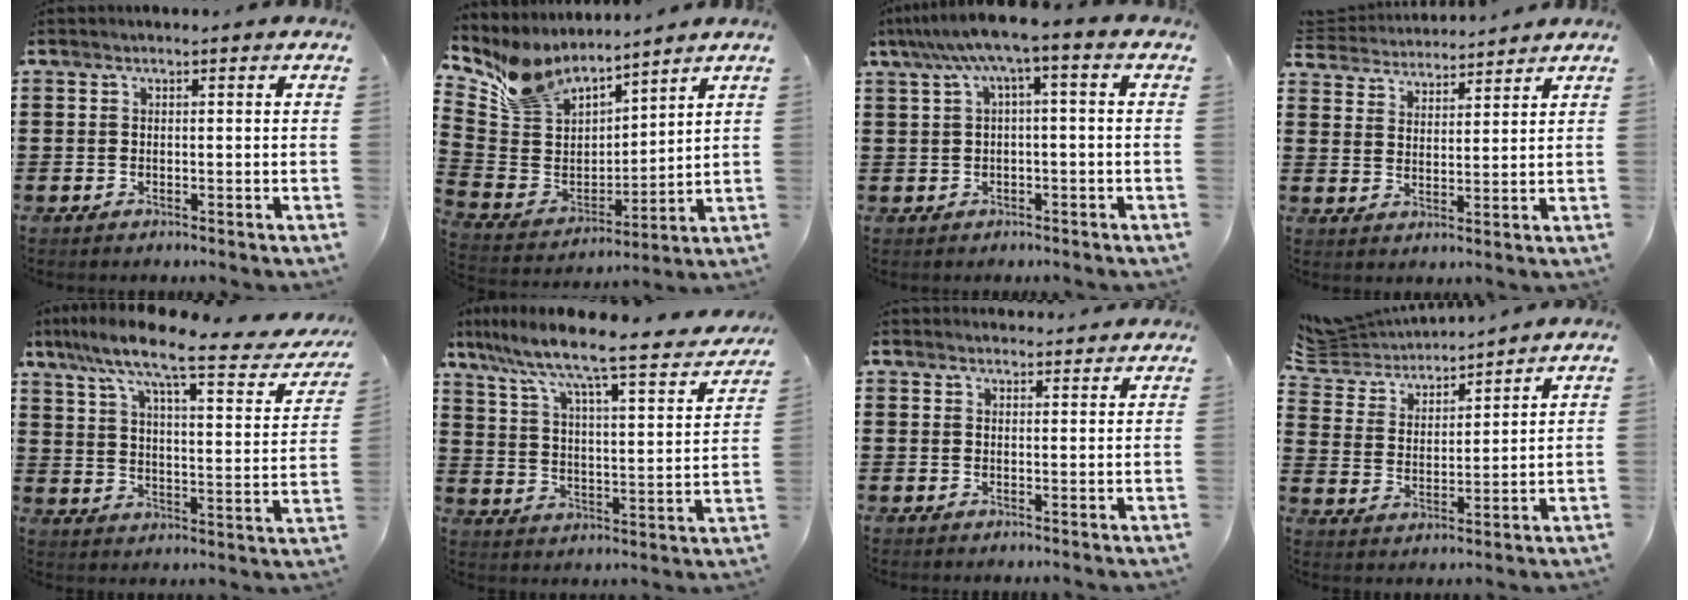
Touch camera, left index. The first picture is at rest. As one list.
[{"total": 8.2, "force": [7.2, 3.5, 1.9], "torque": [-0.087, -0.042, 0.132]}, {"total": 4.7, "force": [0.1, 0.6, 4.7], "torque": [-0.096, -0.006, -0.008]}, {"total": 4.0, "force": [3.9, 0.5, -0.2], "torque": [-0.016, -0.023, 0.068]}, {"total": 9.6, "force": [7.2, 0.7, 6.3], "torque": [-0.133, -0.051, 0.109]}, {"total": 6.4, "force": [5.6, -0.4, 3.0], "torque": [-0.086, -0.059, 0.083]}, {"total": 2.0, "force": [1.9, 0.4, -0.1], "torque": [-0.003, -0.001, 0.038]}, {"total": 4.8, "force": [4.6, 1.3, 0.5], "torque": [-0.047, -0.031, 0.075]}]